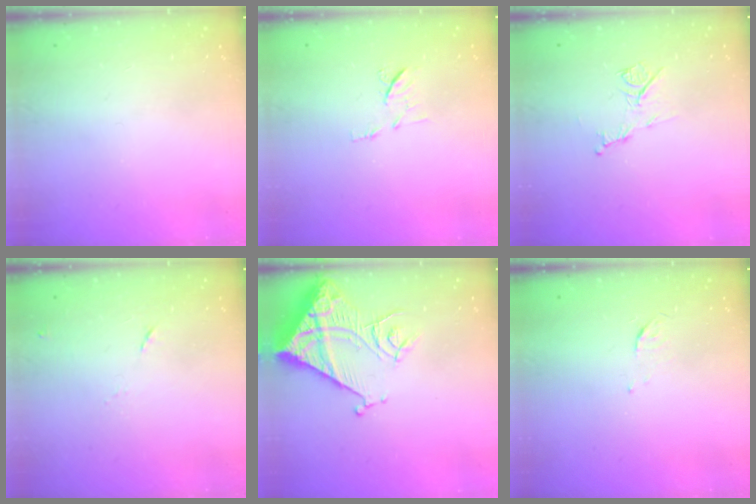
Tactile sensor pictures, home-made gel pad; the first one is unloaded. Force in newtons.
{"total": 6.7, "press": 6.6, "slide": 1.0}
{"total": 7.2, "press": 7.1, "slide": 0.8}
{"total": 7.4, "press": 7.4, "slide": 0.7}
{"total": 14.6, "press": 14.5, "slide": 1.6}
{"total": 3.7, "press": 3.6, "slide": 0.5}